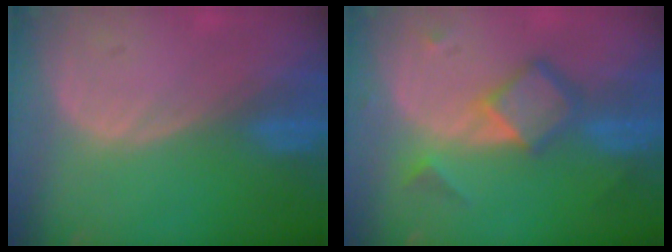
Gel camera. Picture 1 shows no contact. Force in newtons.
{"total": 6.7, "press": 5.8, "slide": 3.5}